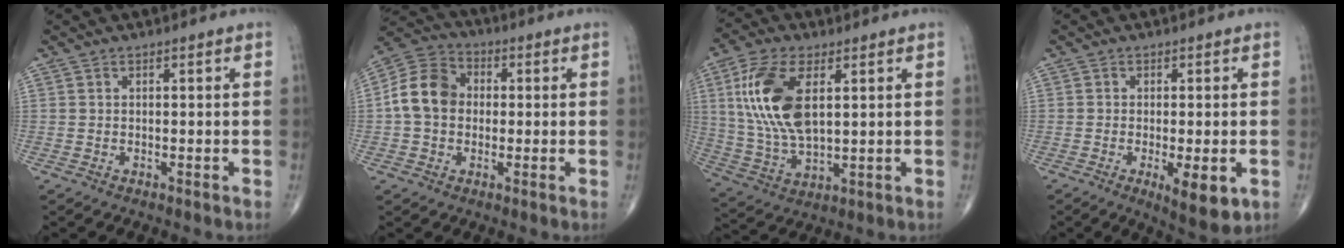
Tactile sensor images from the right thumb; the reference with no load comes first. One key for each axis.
{"total": 10.3, "fx": 0.1, "fy": 8.2, "fz": 6.2, "tx": -0.105, "ty": 0.029, "tz": -0.011}
{"total": 15.5, "fx": 4.0, "fy": 7.5, "fz": 13.0, "tx": -0.268, "ty": -0.009, "tz": 0.082}
{"total": 7.5, "fx": -2.4, "fy": 2.4, "fz": 6.7, "tx": -0.096, "ty": -0.017, "tz": -0.032}